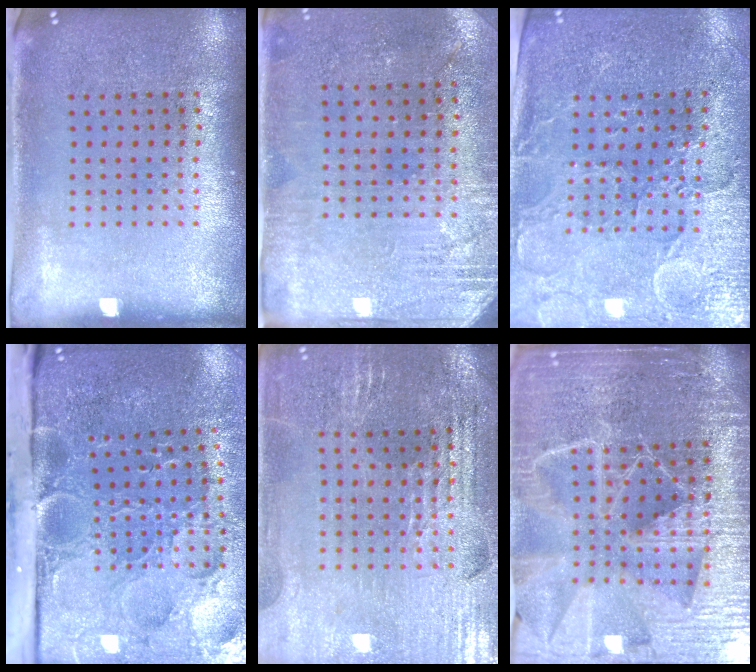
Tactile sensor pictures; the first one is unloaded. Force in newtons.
{"total": 2.8, "press": 2.5, "slide": 1.2}
{"total": 3.5, "press": 3.3, "slide": 1.2}
{"total": 5.4, "press": 4.2, "slide": 3.3}
{"total": 2.9, "press": 2.9, "slide": 0.5}
{"total": 6.2, "press": 5.4, "slide": 3.1}